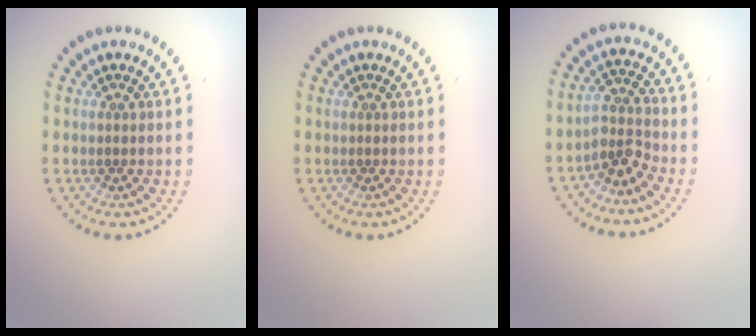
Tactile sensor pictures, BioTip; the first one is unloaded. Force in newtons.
{"total": 0.0}
{"total": 2.7, "press": 2.0, "slide": 1.8}